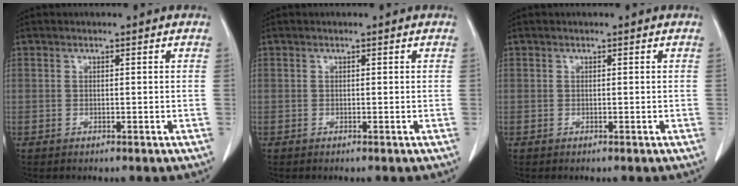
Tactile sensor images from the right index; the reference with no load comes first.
{"total": 0.0}
{"total": 0.0}